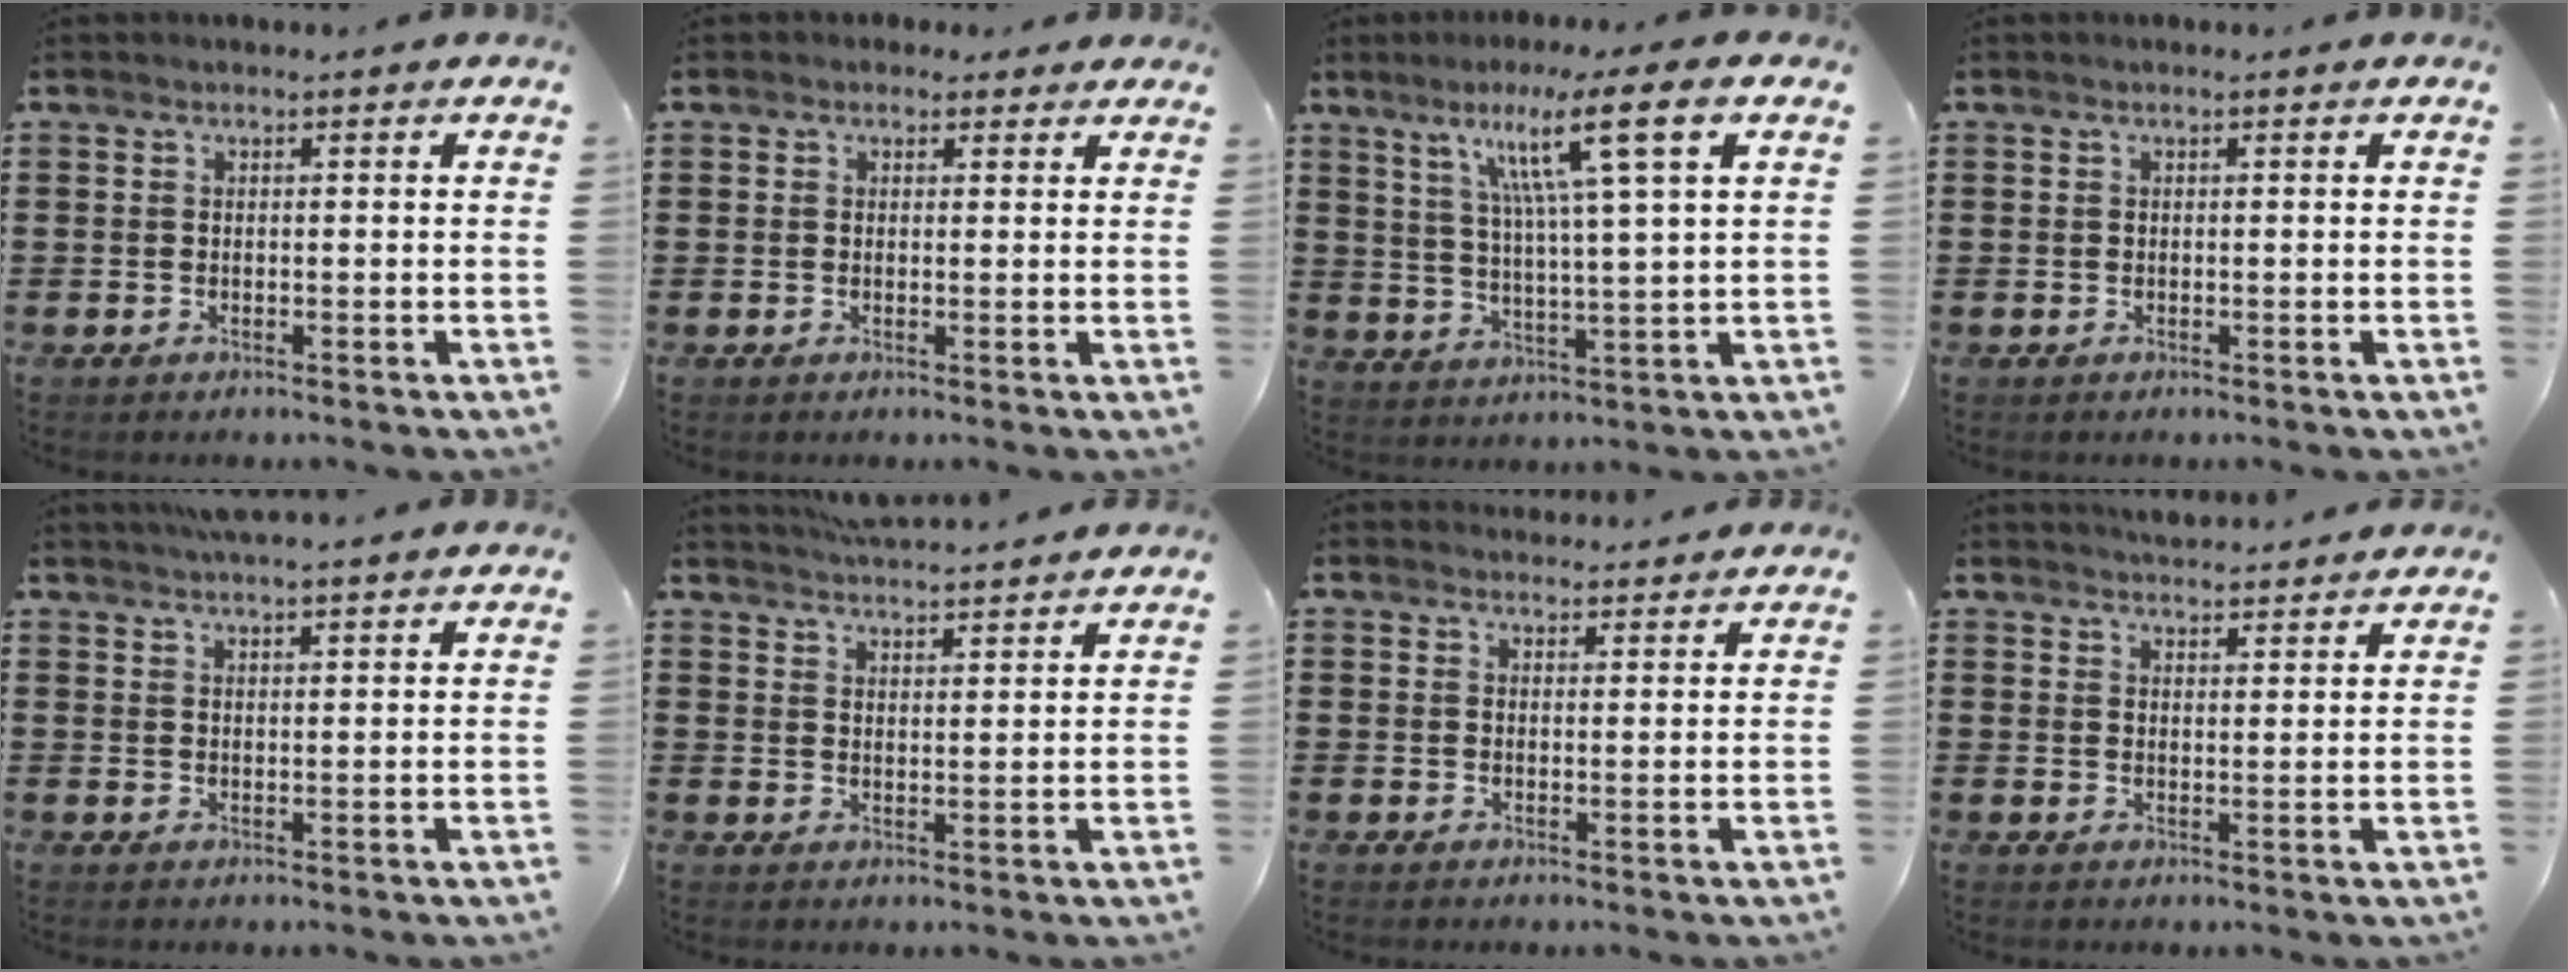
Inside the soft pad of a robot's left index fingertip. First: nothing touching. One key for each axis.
{"total": 1.6, "fx": 1.2, "fy": 1.0, "fz": 0.2, "tx": 0.000, "ty": 0.006, "tz": 0.020}
{"total": 11.1, "fx": 6.0, "fy": -0.3, "fz": 9.4, "tx": -0.180, "ty": -0.007, "tz": 0.089}
{"total": 0.0}
{"total": 3.0, "fx": 2.9, "fy": -0.4, "fz": 0.7, "tx": -0.022, "ty": -0.005, "tz": 0.055}
{"total": 4.1, "fx": 4.1, "fy": -0.3, "fz": 0.3, "tx": -0.020, "ty": -0.019, "tz": 0.075}
{"total": 2.2, "fx": 2.2, "fy": 0.2, "fz": -0.2, "tx": 0.005, "ty": -0.007, "tz": 0.040}
{"total": 3.4, "fx": 3.4, "fy": -0.1, "fz": 0.1, "tx": -0.004, "ty": -0.018, "tz": 0.059}